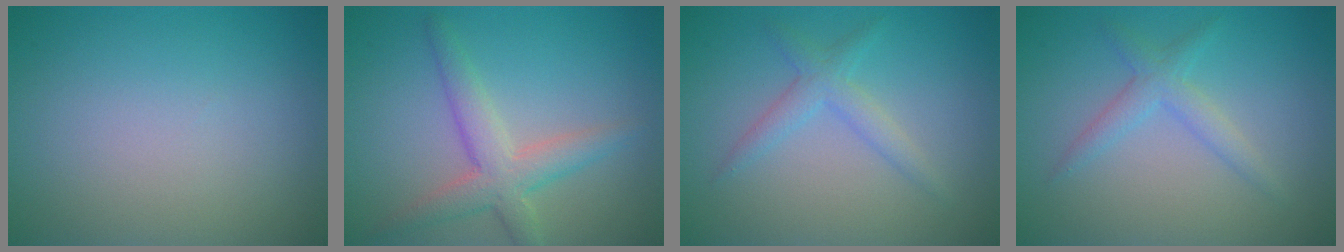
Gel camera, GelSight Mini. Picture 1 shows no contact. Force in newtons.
{"total": 3.8, "press": 3.8, "slide": 0.2}
{"total": 2.2, "press": 2.2, "slide": 0.1}
{"total": 2.2, "press": 2.2, "slide": 0.1}